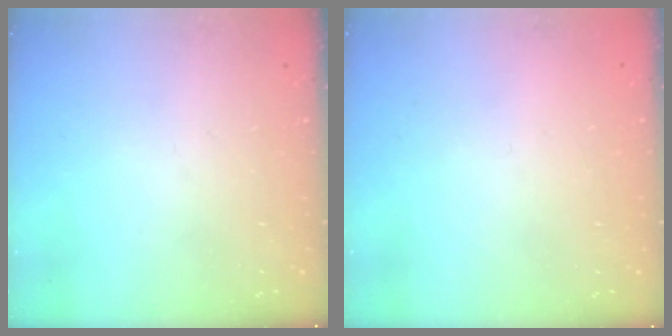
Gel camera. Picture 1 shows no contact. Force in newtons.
{"total": 2.3, "press": 2.3, "slide": 0.1}